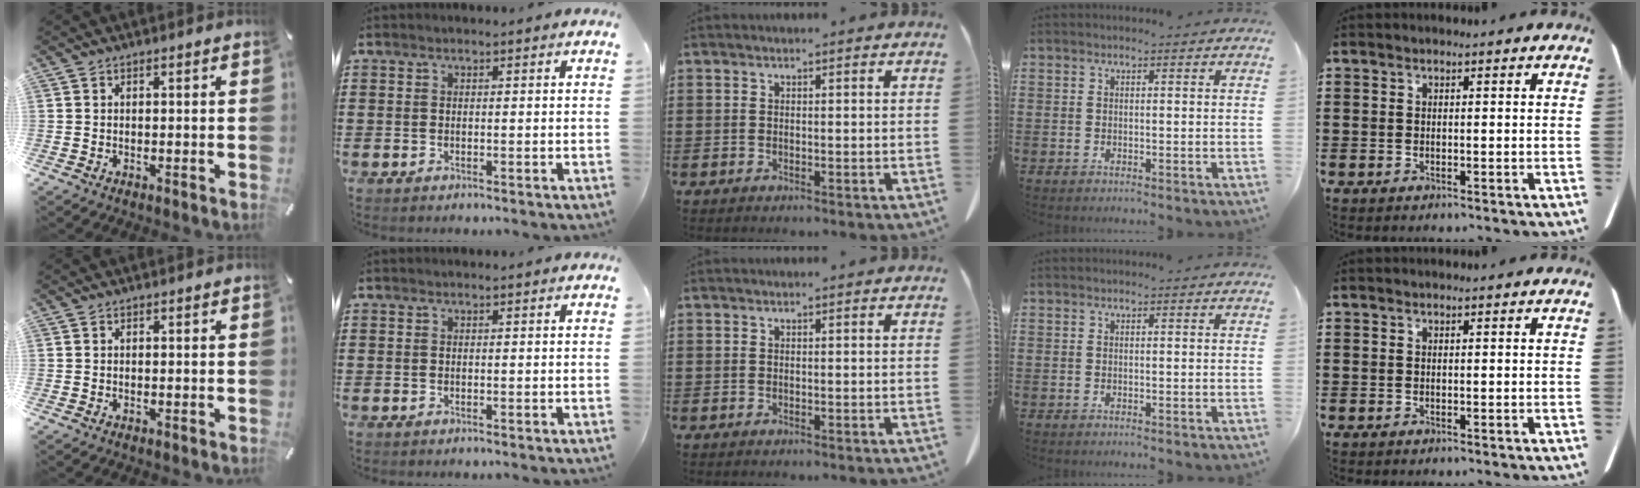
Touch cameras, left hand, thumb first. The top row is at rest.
{}